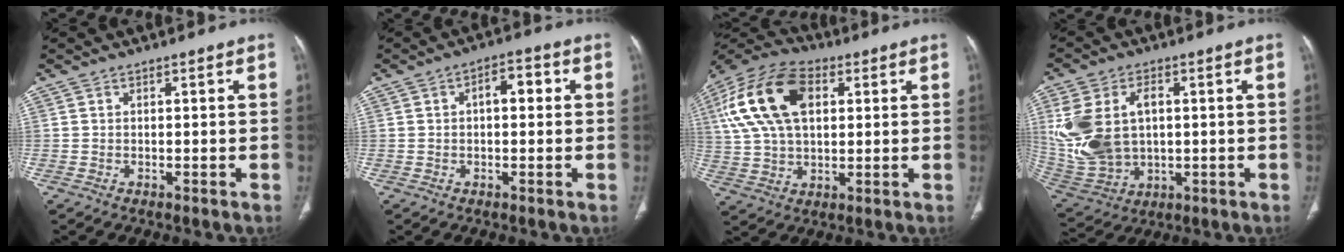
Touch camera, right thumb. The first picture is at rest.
{"total": 4.6, "force": [0.7, 2.4, 3.8], "torque": [-0.048, 0.016, 0.006]}
{"total": 18.7, "force": [4.8, 11.4, 14.0], "torque": [-0.262, 0.016, 0.079]}
{"total": 17.8, "force": [2.2, 12.1, 13.0], "torque": [-0.287, -0.001, 0.065]}